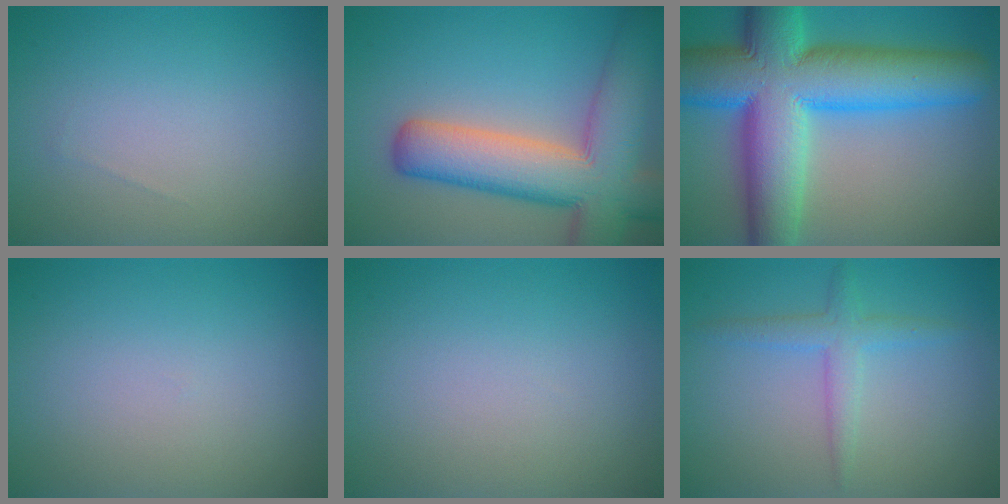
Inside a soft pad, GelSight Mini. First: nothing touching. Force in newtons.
{"total": 11.2, "press": 11.2, "slide": 0.8}
{"total": 15.3, "press": 15.3, "slide": 0.3}
{"total": 0.0}
{"total": 0.0}
{"total": 2.5, "press": 2.5, "slide": 0.1}